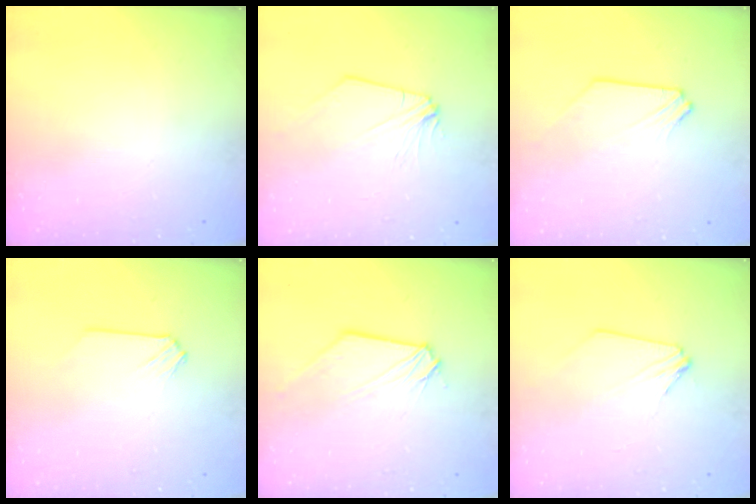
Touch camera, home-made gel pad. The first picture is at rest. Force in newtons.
{"total": 2.1, "press": 2.1, "slide": 0.2}
{"total": 0.8, "press": 0.8, "slide": 0.1}
{"total": 0.0}
{"total": 0.6, "press": 0.6, "slide": 0.0}
{"total": 2.6, "press": 2.5, "slide": 0.4}